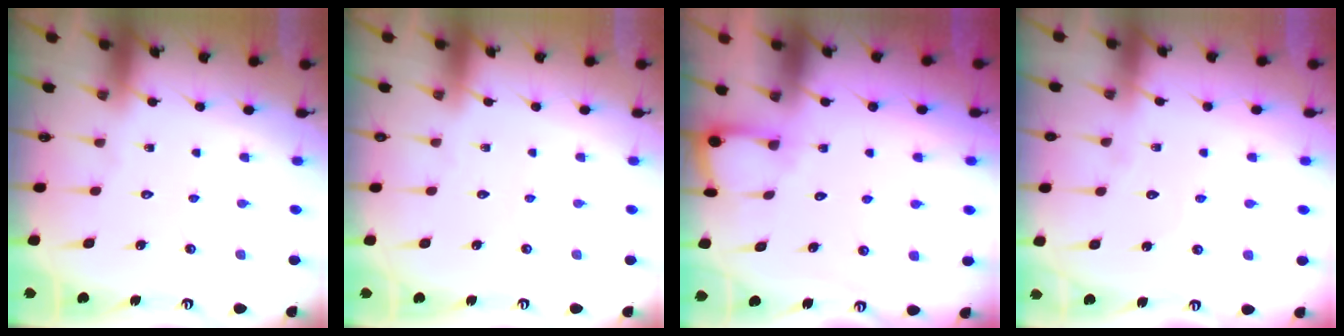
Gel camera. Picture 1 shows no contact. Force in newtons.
{"total": 0.0}
{"total": 3.6, "press": 3.6, "slide": 0.2}
{"total": 2.6, "press": 2.6, "slide": 0.2}